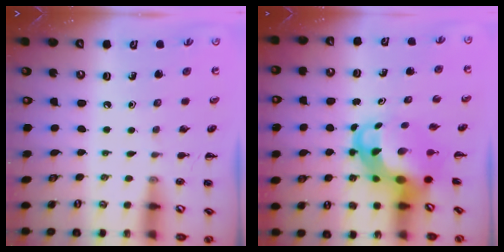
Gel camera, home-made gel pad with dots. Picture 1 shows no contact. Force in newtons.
{"total": 7.1, "press": 6.8, "slide": 1.9}